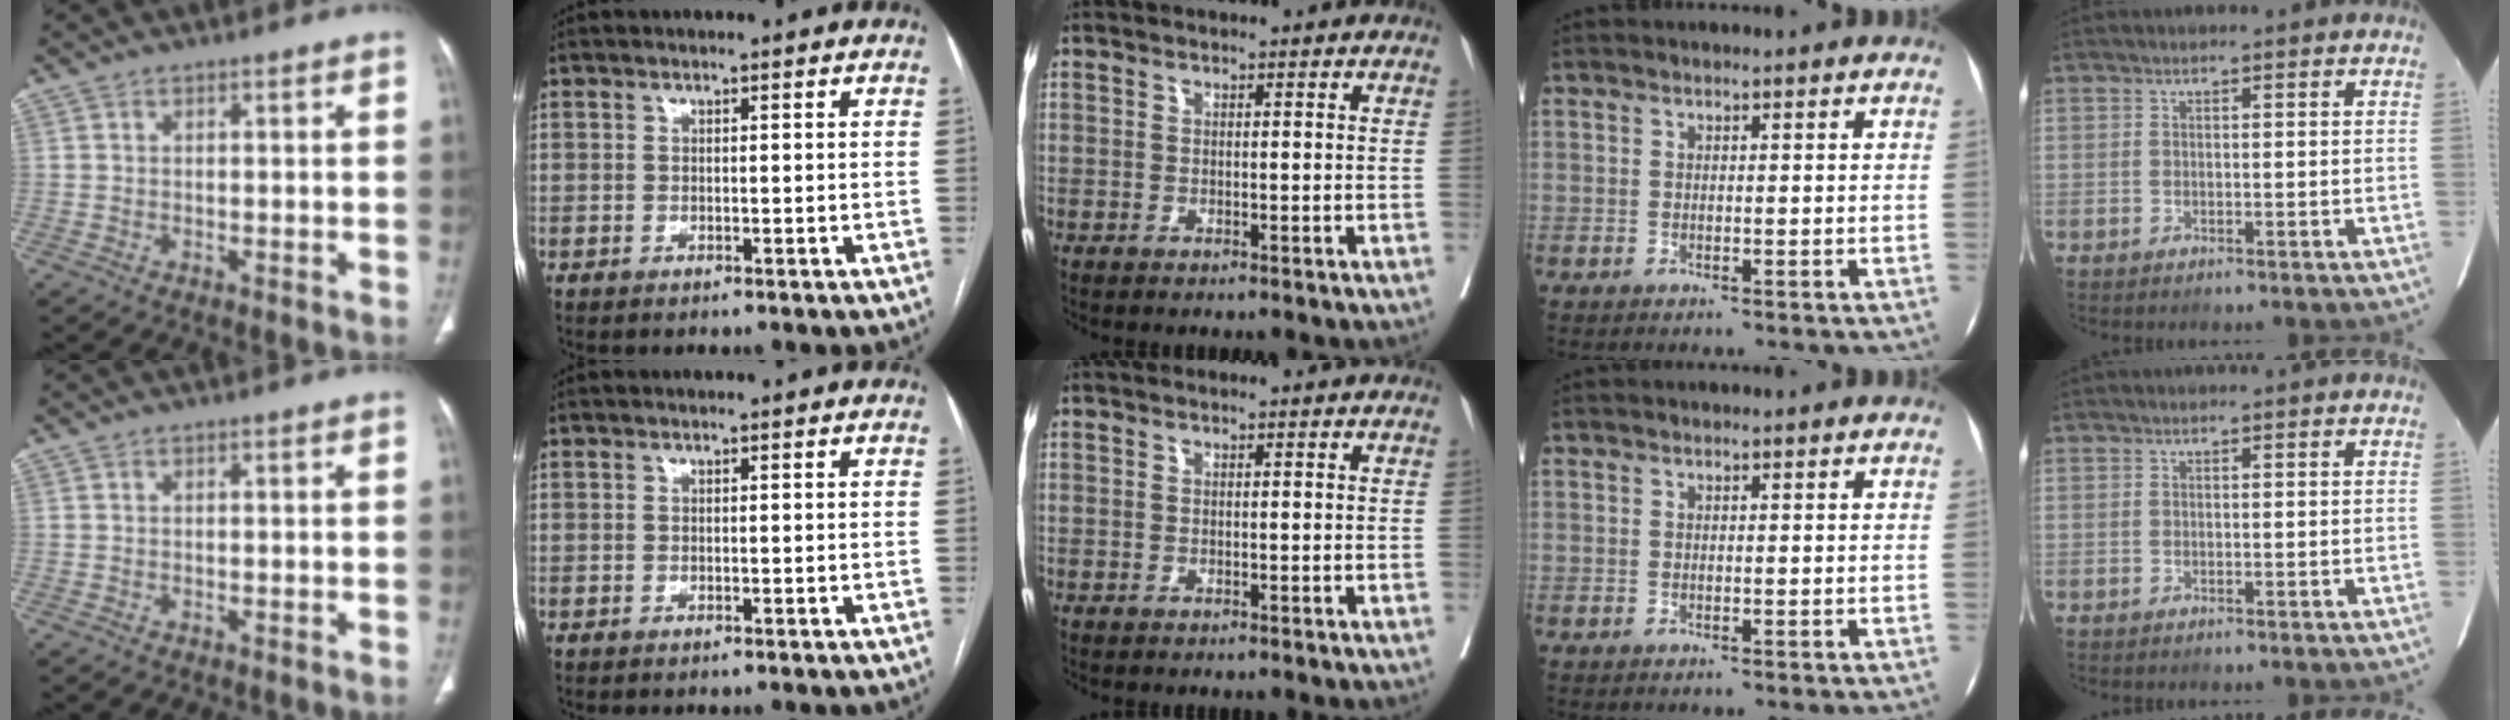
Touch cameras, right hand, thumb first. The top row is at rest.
{}